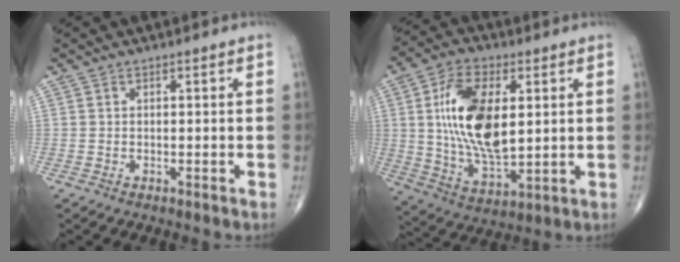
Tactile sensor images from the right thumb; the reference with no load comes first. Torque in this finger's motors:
{"motor_torque": [2.45, 2.55, 1.75, 0.28, 0.21]}